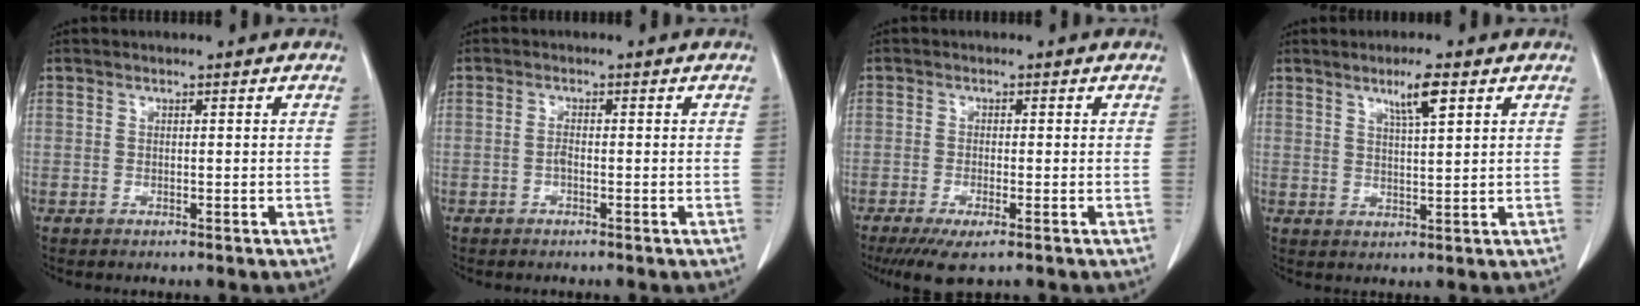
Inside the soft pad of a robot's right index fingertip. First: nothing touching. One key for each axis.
{"total": 1.0, "fx": -0.4, "fy": 0.2, "fz": 0.9, "tx": -0.018, "ty": 0.002, "tz": -0.009}
{"total": 4.7, "fx": -2.9, "fy": 0.6, "fz": 3.6, "tx": -0.061, "ty": -0.013, "tz": -0.048}
{"total": 4.5, "fx": 2.5, "fy": 0.1, "fz": 3.7, "tx": -0.064, "ty": -0.001, "tz": 0.045}